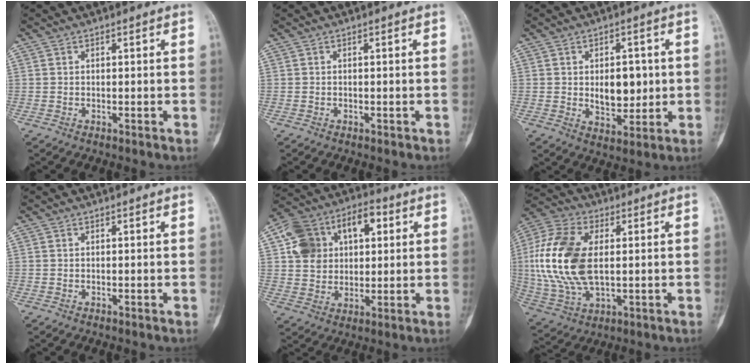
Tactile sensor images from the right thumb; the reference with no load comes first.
{"total": 0.0}
{"total": 8.0, "force": [0.5, 5.0, 6.3], "torque": [-0.060, -0.007, 0.017]}
{"total": 0.0}
{"total": 16.0, "force": [4.6, 11.5, 10.1], "torque": [-0.143, 0.020, 0.076]}
{"total": 18.8, "force": [1.6, 10.8, 15.3], "torque": [-0.331, -0.001, 0.035]}